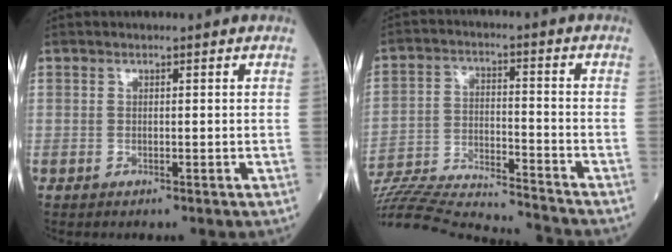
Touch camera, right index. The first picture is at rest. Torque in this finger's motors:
{"motor_torque": [-1.92, -0.21, -1.05, -0.21]}